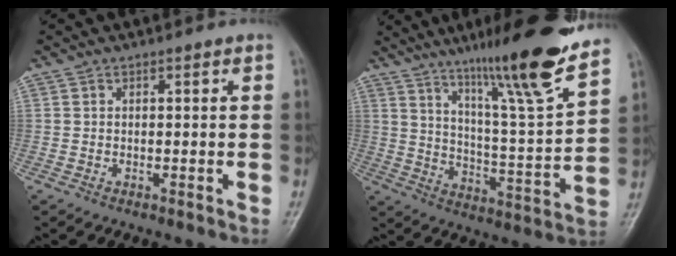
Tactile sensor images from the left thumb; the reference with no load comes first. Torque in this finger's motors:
{"motor_torque": [1.42, -0.20, 1.26, -1.52, 0.24]}